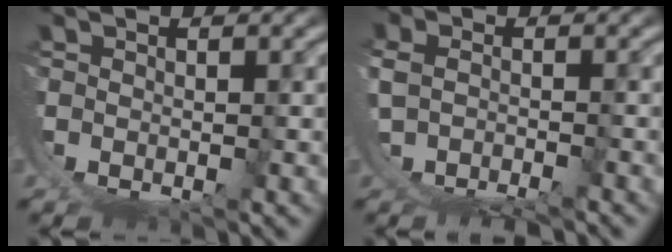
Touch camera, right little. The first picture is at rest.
{"total": 3.5, "force": [-3.0, 1.2, 1.3], "torque": [-0.027, -0.024, -0.041]}